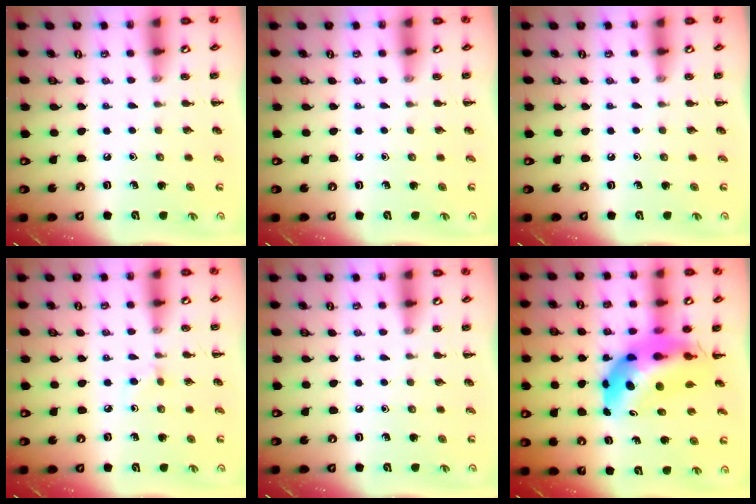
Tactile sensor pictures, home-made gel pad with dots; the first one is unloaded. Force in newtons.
{"total": 0.0}
{"total": 0.0}
{"total": 4.1, "press": 3.8, "slide": 1.6}
{"total": 0.0}
{"total": 13.4, "press": 12.9, "slide": 3.8}